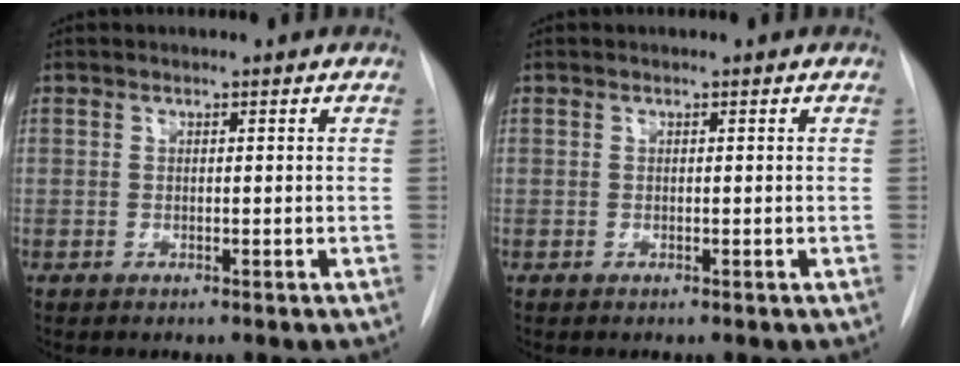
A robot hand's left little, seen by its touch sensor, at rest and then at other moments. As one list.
[{"total": 0.0}]